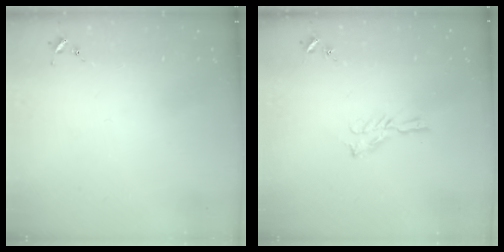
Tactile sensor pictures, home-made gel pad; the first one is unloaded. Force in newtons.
{"total": 5.1, "press": 5.1, "slide": 0.5}